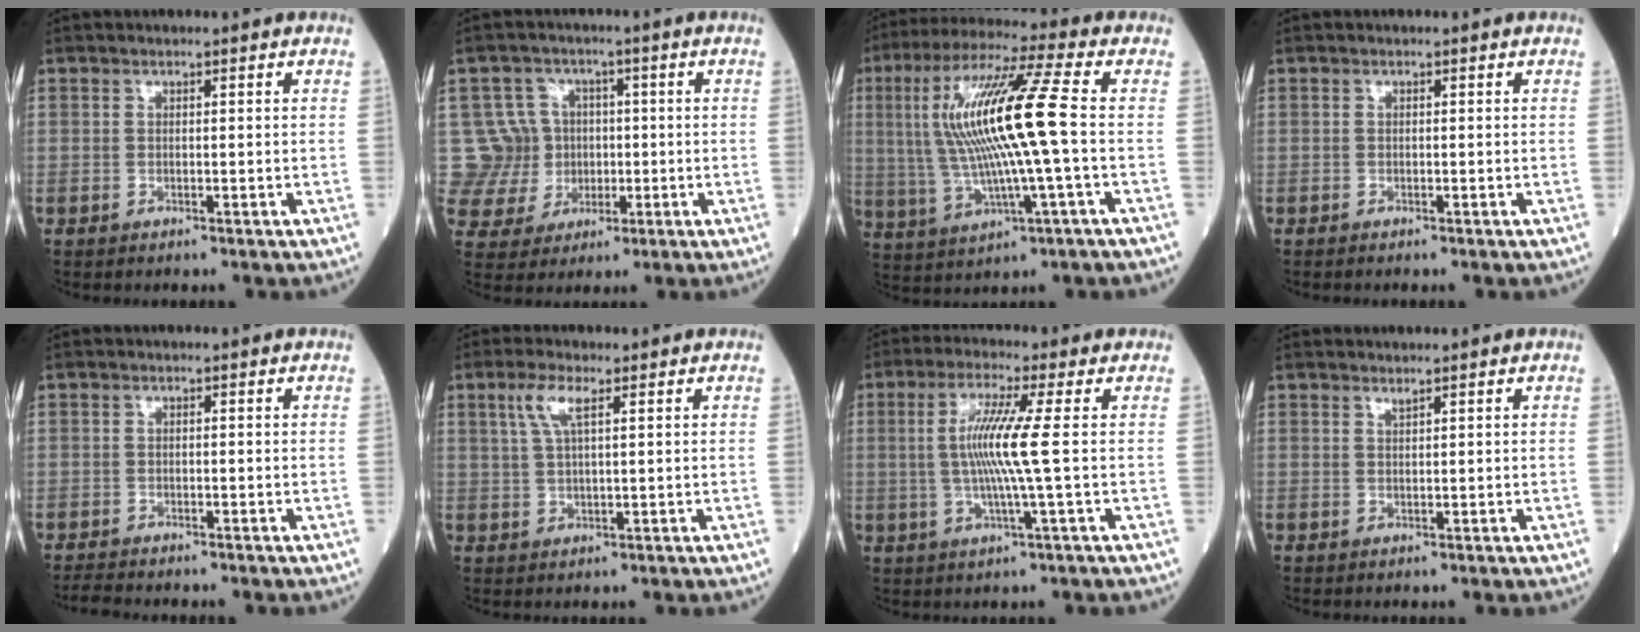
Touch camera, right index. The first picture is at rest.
{"total": 8.9, "force": [0.6, 8.9, 0.6], "torque": [-0.020, 0.030, 0.024]}
{"total": 16.3, "force": [1.1, 0.4, 16.3], "torque": [-0.335, 0.018, 0.019]}
{"total": 0.0}
{"total": 2.2, "force": [-2.2, 0.0, 0.5], "torque": [-0.013, -0.009, -0.035]}
{"total": 4.2, "force": [2.0, 0.7, 3.6], "torque": [-0.086, 0.010, 0.045]}
{"total": 8.1, "force": [0.5, -1.2, 8.0], "torque": [-0.165, -0.002, 0.011]}
{"total": 0.6, "force": [0.5, -0.1, 0.2], "torque": [-0.013, -0.006, 0.016]}